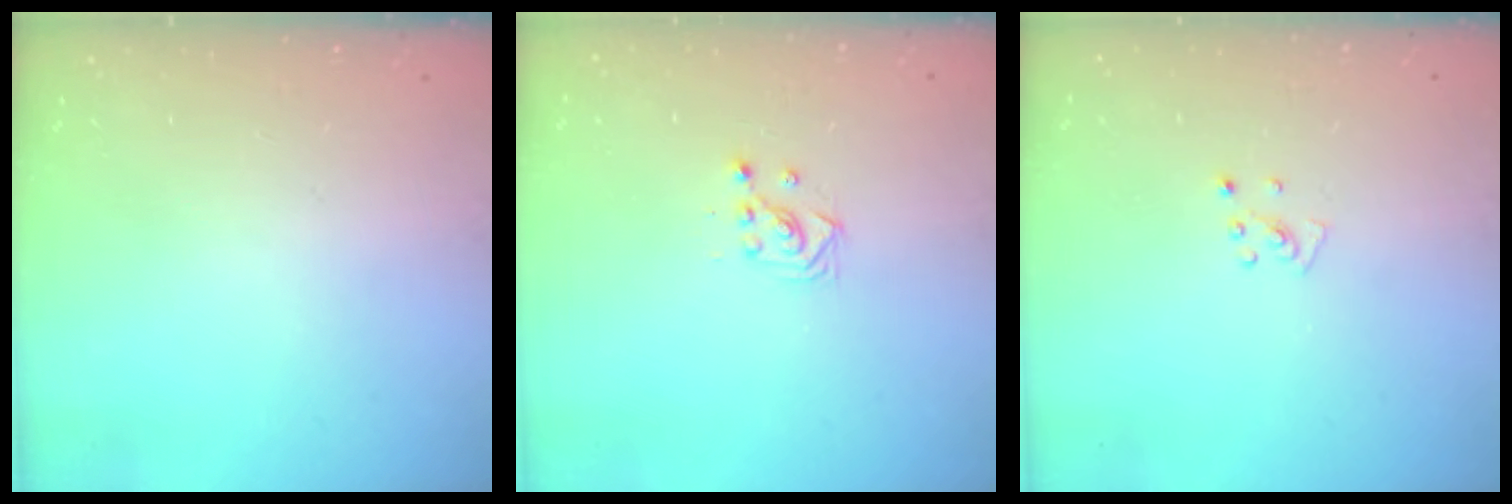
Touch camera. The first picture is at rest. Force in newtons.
{"total": 3.3, "press": 3.3, "slide": 0.2}
{"total": 3.9, "press": 3.9, "slide": 0.4}